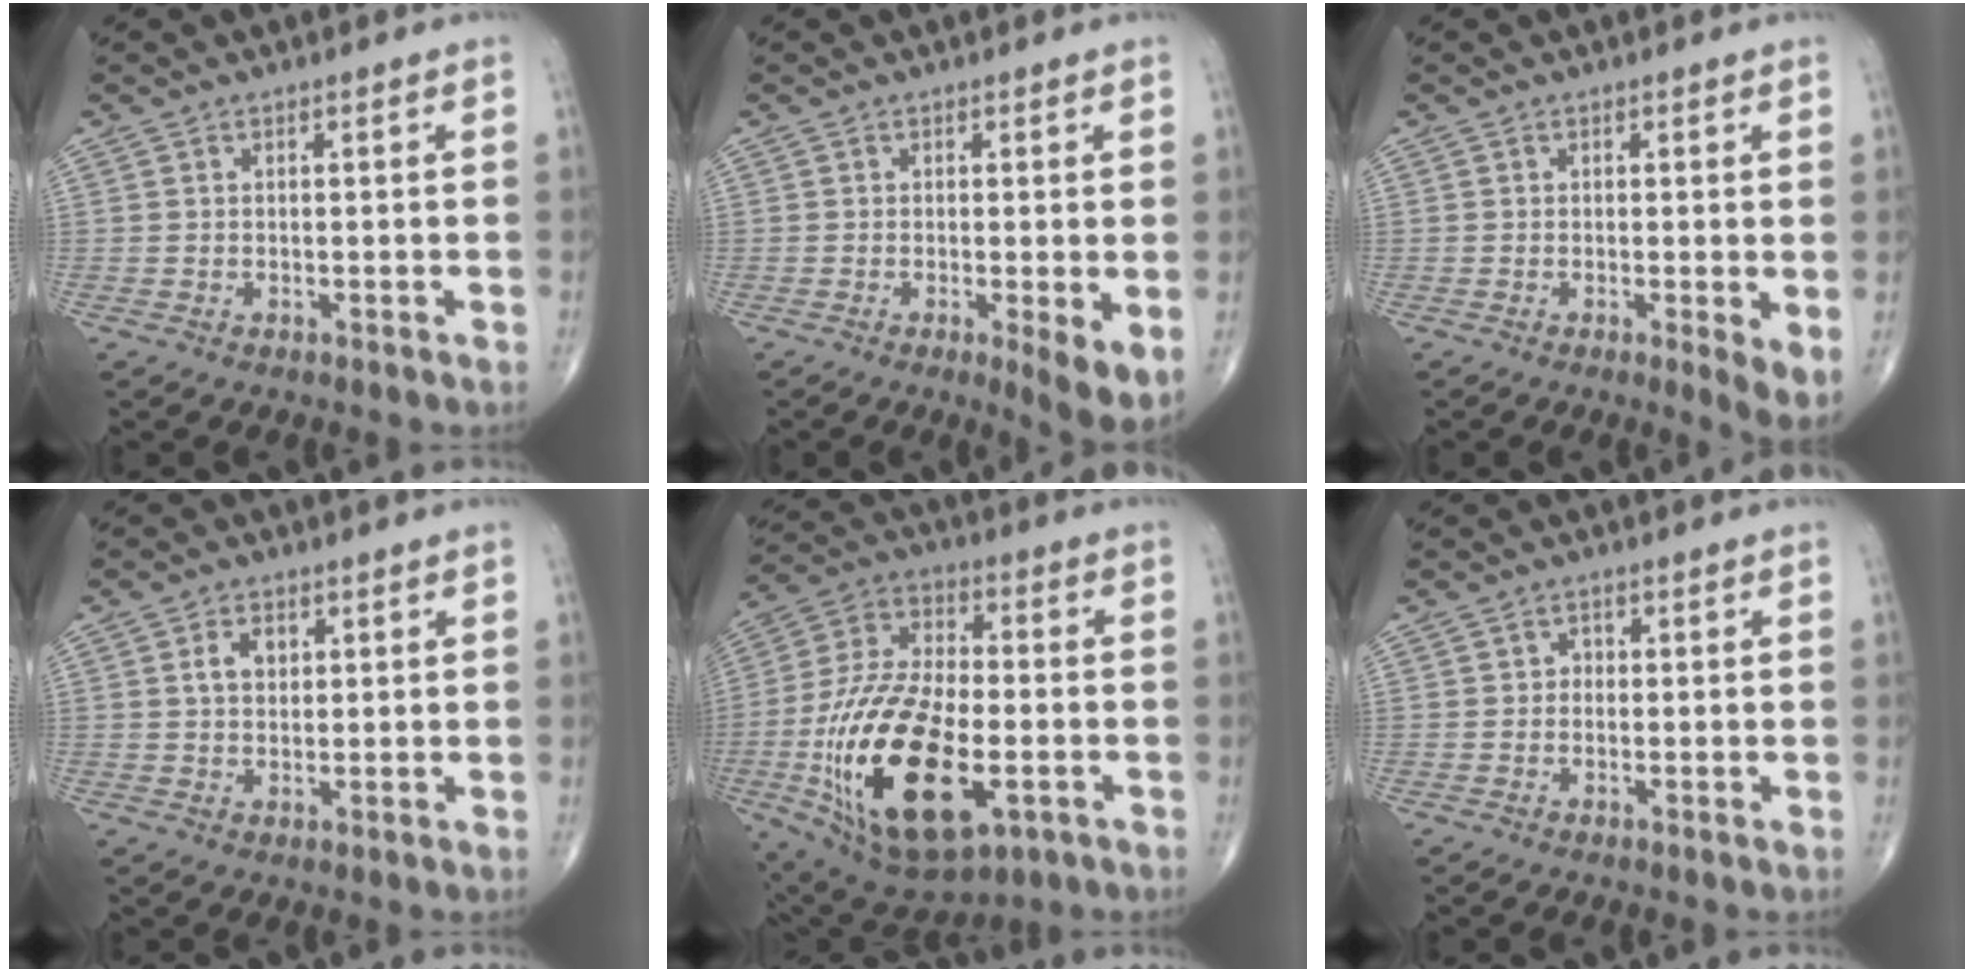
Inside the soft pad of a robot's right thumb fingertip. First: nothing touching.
{"total": 5.2, "force": [-0.7, 1.2, 5.0], "torque": [-0.079, -0.017, -0.014]}
{"total": 3.8, "force": [-0.1, 0.9, 3.7], "torque": [-0.056, -0.014, -0.006]}
{"total": 4.0, "force": [1.2, 2.7, 2.6], "torque": [-0.037, 0.002, 0.020]}
{"total": 27.0, "force": [-7.2, 13.5, 22.2], "torque": [-0.447, 0.003, -0.110]}
{"total": 1.4, "force": [-0.1, 1.3, 0.6], "torque": [0.001, 0.005, -0.008]}